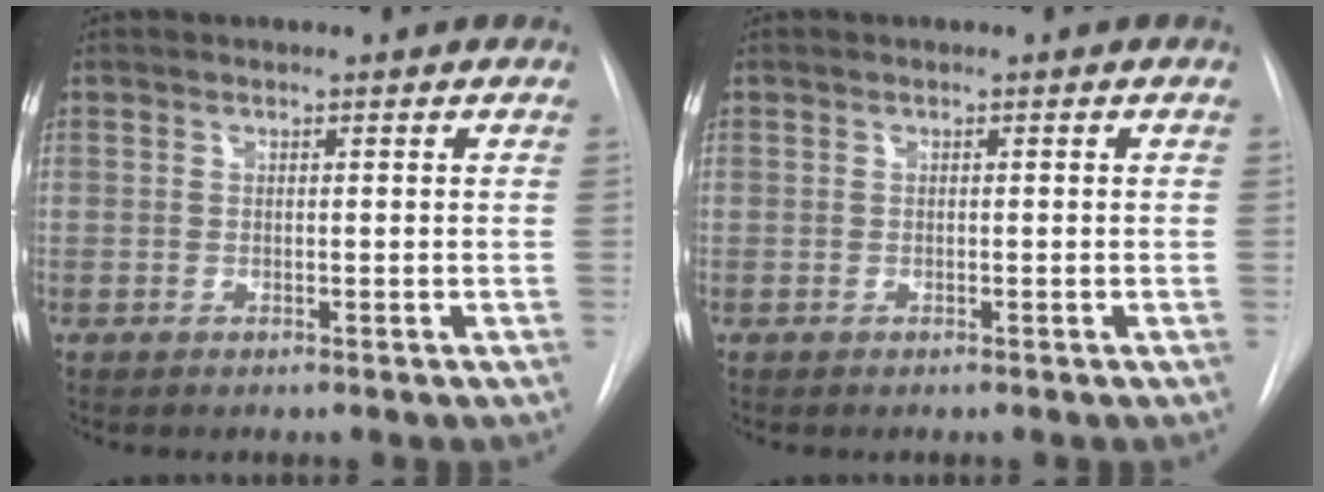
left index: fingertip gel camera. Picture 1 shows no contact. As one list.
[{"total": 0.0}]